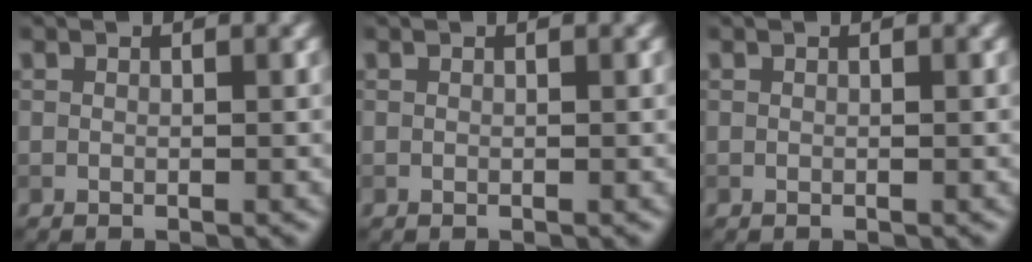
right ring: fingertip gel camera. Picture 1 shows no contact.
{"total": 0.0}
{"total": 0.0}